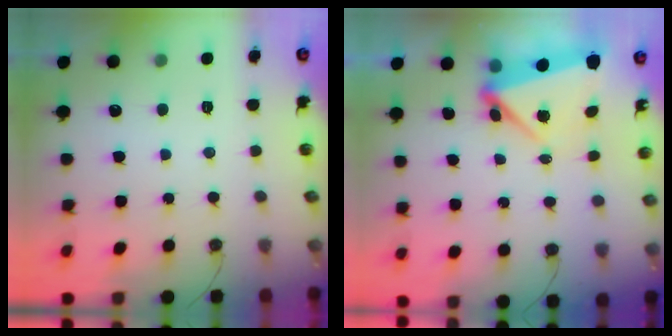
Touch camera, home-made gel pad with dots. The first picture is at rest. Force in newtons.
{"total": 5.9, "press": 5.0, "slide": 3.0}